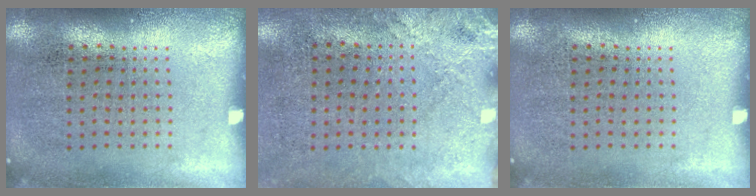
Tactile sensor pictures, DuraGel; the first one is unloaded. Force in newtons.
{"total": 2.5, "press": 2.1, "slide": 1.4}
{"total": 0.0}